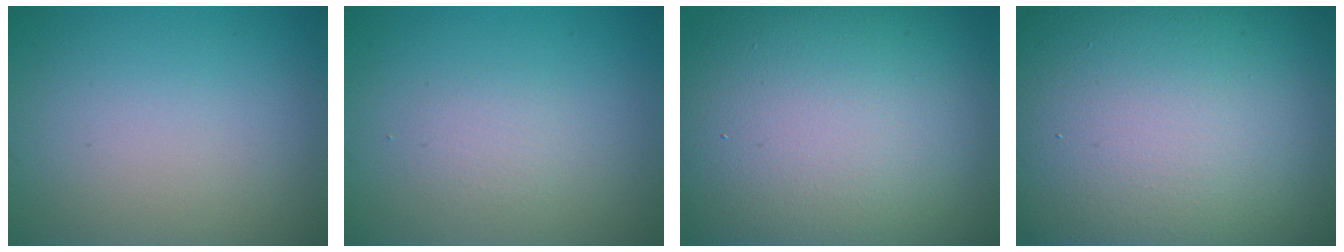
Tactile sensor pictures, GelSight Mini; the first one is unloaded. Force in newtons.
{"total": 1.3, "press": 1.3, "slide": 0.0}
{"total": 19.4, "press": 19.4, "slide": 0.9}
{"total": 25.5, "press": 25.5, "slide": 1.0}